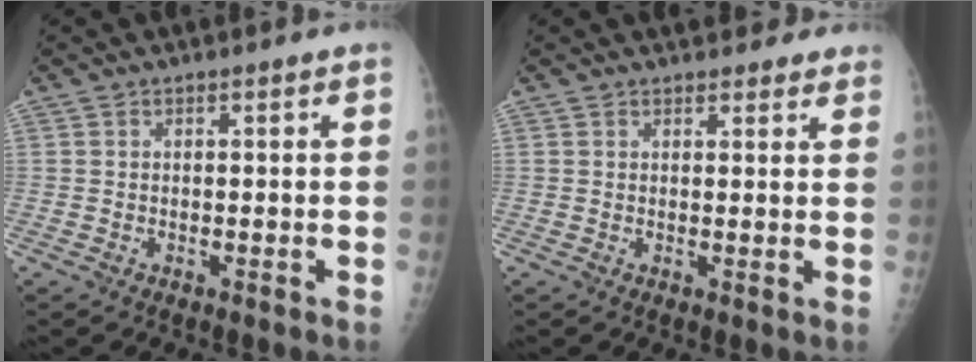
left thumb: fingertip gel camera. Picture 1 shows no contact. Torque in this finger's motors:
{"motor_torque": [1.12, 0.07, 0.62, -0.53, 0.04]}